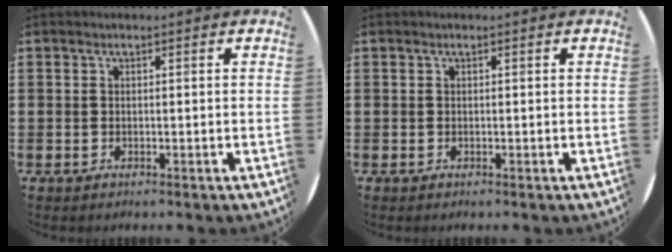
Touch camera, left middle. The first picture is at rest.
{"total": 0.0}